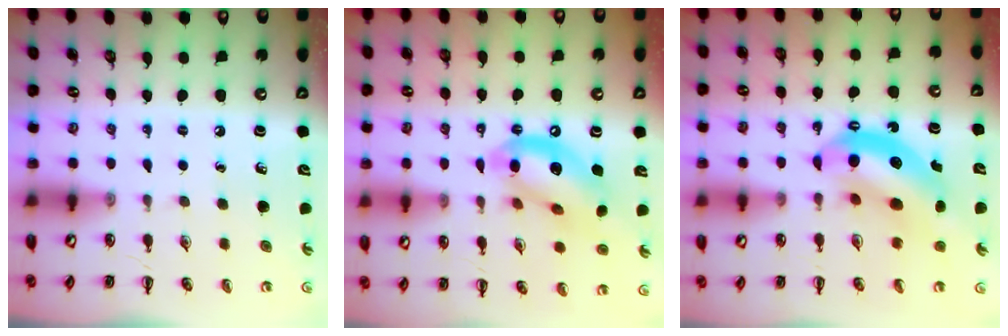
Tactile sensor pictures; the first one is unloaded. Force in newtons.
{"total": 13.3, "press": 12.9, "slide": 3.4}
{"total": 11.4, "press": 11.0, "slide": 3.0}